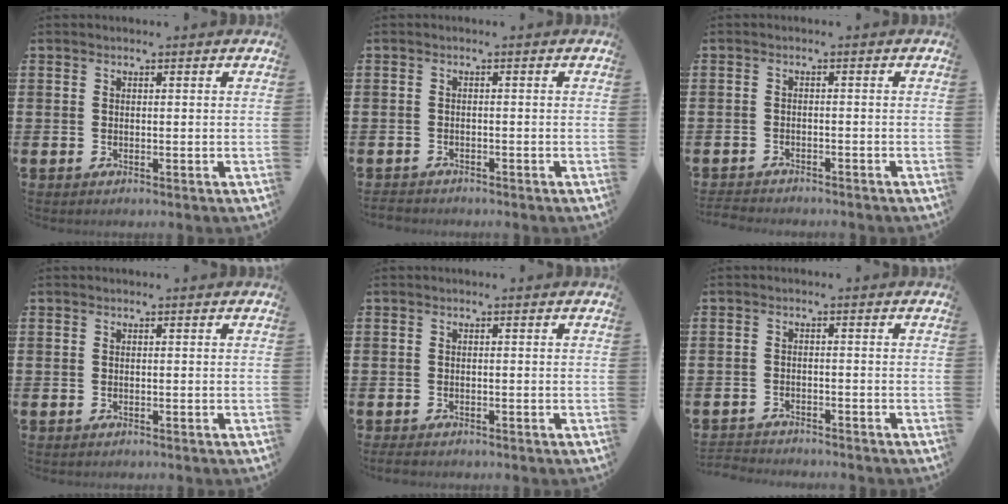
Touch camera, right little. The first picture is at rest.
{"total": 1.0, "force": [-1.0, 0.3, 0.0], "torque": [-0.004, 0.001, -0.021]}
{"total": 1.7, "force": [-1.7, 0.1, 0.0], "torque": [-0.004, 0.001, -0.036]}
{"total": 0.0}
{"total": 0.8, "force": [-0.6, 0.3, 0.4], "torque": [-0.009, 0.000, -0.013]}
{"total": 2.0, "force": [-2.0, 0.0, -0.3], "torque": [-0.001, 0.002, -0.044]}